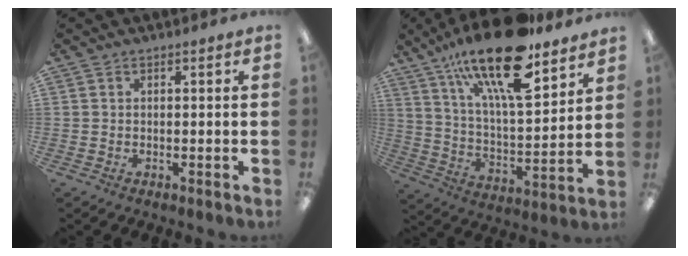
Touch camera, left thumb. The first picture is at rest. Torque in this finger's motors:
{"motor_torque": [1.04, 0.56, 1.76, -1.01, 0.49]}